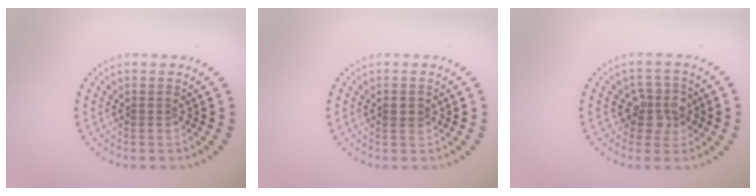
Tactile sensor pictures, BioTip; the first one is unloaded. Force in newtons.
{"total": 1.4, "press": 1.4, "slide": 0.2}
{"total": 3.0, "press": 2.7, "slide": 1.2}